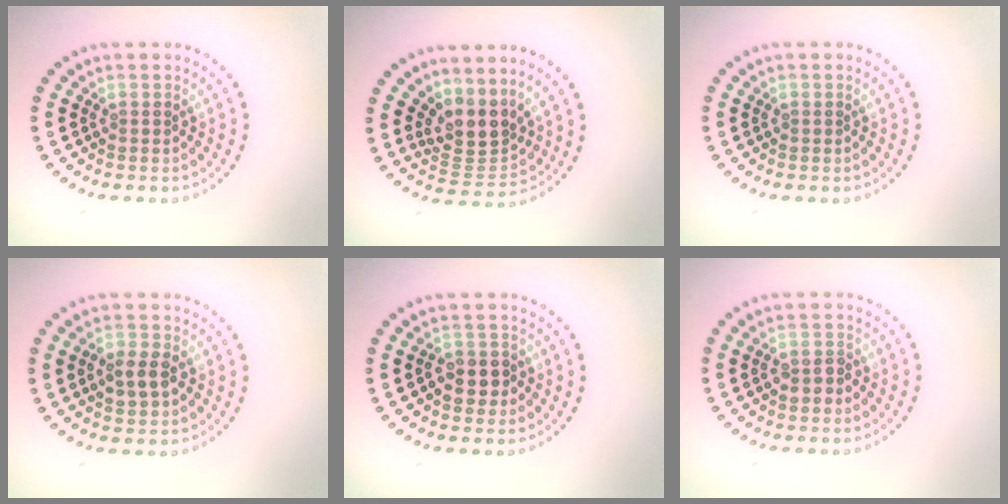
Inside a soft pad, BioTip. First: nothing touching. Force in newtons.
{"total": 3.7, "press": 2.7, "slide": 2.5}
{"total": 0.0}
{"total": 2.7, "press": 2.7, "slide": 0.0}
{"total": 2.4, "press": 2.3, "slide": 0.7}
{"total": 1.6, "press": 1.5, "slide": 0.5}